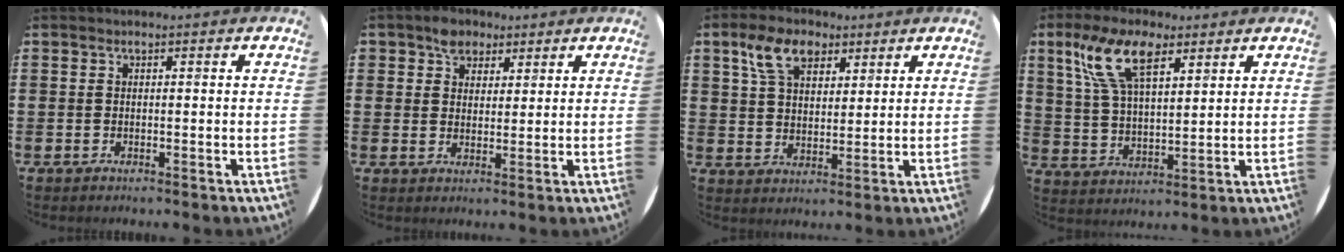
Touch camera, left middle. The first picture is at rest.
{"total": 3.6, "force": [2.7, 2.3, 0.5], "torque": [-0.009, 0.005, 0.052]}
{"total": 6.9, "force": [4.3, 4.0, 3.6], "torque": [-0.080, 0.010, 0.078]}
{"total": 9.5, "force": [5.9, 4.0, 6.3], "torque": [-0.142, 0.001, 0.108]}